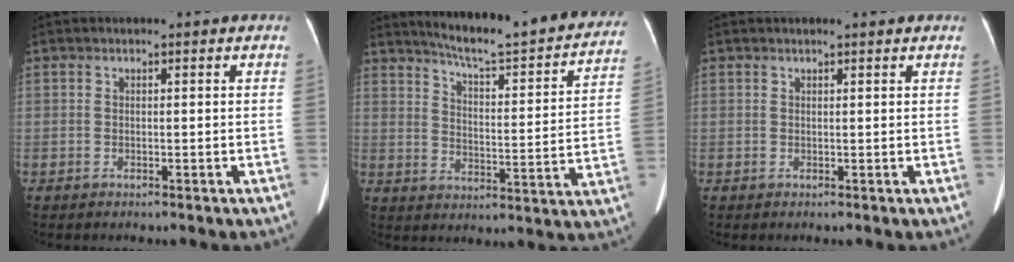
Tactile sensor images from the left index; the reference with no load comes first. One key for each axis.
{"total": 23.1, "fx": 20.7, "fy": 2.0, "fz": 10.1, "tx": -0.142, "ty": -0.056, "tz": 0.261}
{"total": 1.8, "fx": 1.5, "fy": 0.2, "fz": 1.0, "tx": -0.012, "ty": 0.018, "tz": 0.020}